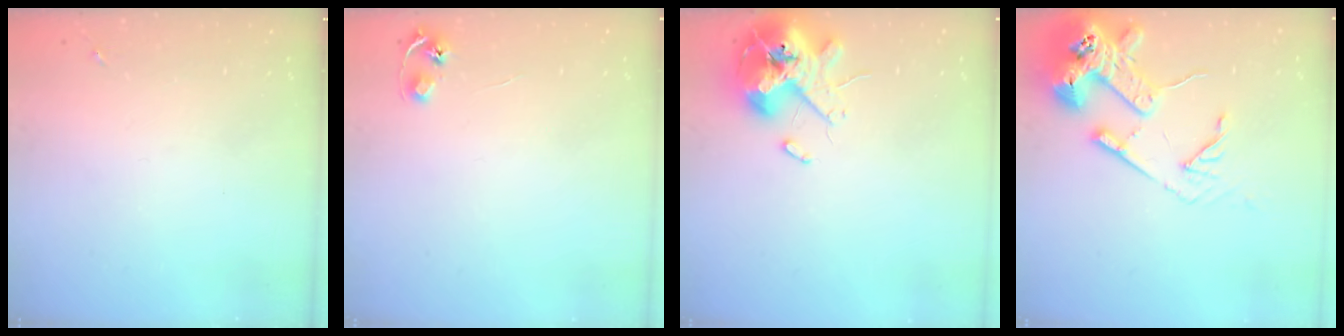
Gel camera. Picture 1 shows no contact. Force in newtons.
{"total": 4.8, "press": 4.7, "slide": 0.5}
{"total": 13.9, "press": 13.7, "slide": 2.2}
{"total": 16.6, "press": 16.5, "slide": 2.0}